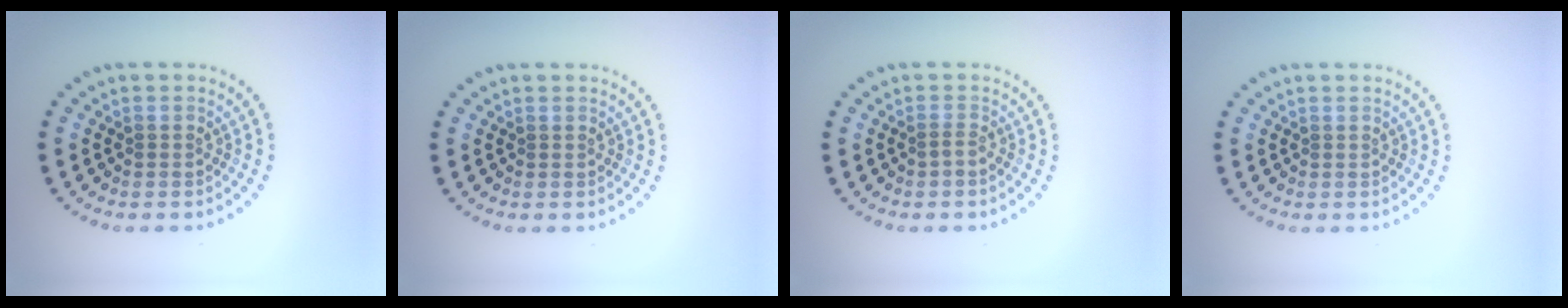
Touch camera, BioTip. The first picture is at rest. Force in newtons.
{"total": 0.0}
{"total": 0.6, "press": 0.3, "slide": 0.5}
{"total": 0.0}